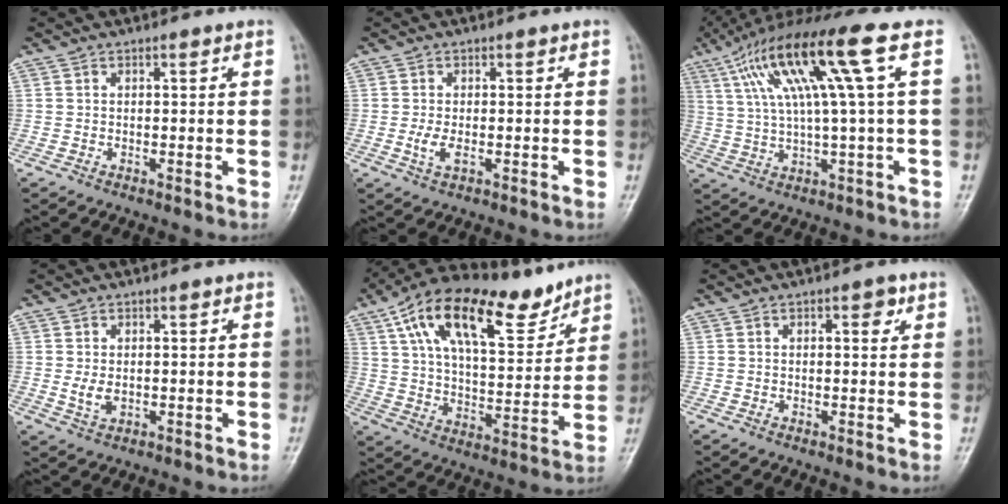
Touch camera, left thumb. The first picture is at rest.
{"total": 2.8, "force": [-0.5, 1.3, 2.4], "torque": [-0.056, -0.006, -0.010]}
{"total": 17.0, "force": [5.4, 1.5, 16.0], "torque": [-0.312, 0.027, 0.095]}
{"total": 2.8, "force": [0.1, 1.9, 2.1], "torque": [-0.038, -0.008, 0.006]}
{"total": 20.9, "force": [13.5, 8.7, 13.4], "torque": [-0.190, -0.038, 0.235]}
{"total": 2.5, "force": [1.1, 1.1, 1.9], "torque": [-0.017, -0.001, 0.014]}